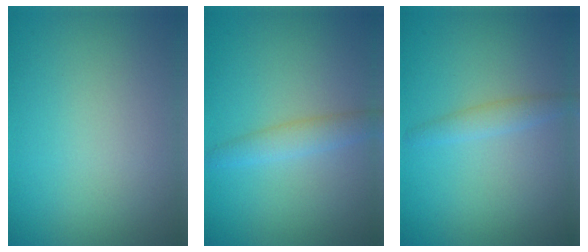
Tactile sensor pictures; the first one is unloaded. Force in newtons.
{"total": 2.0, "press": 2.0, "slide": 0.0}
{"total": 1.5, "press": 1.5, "slide": 0.1}